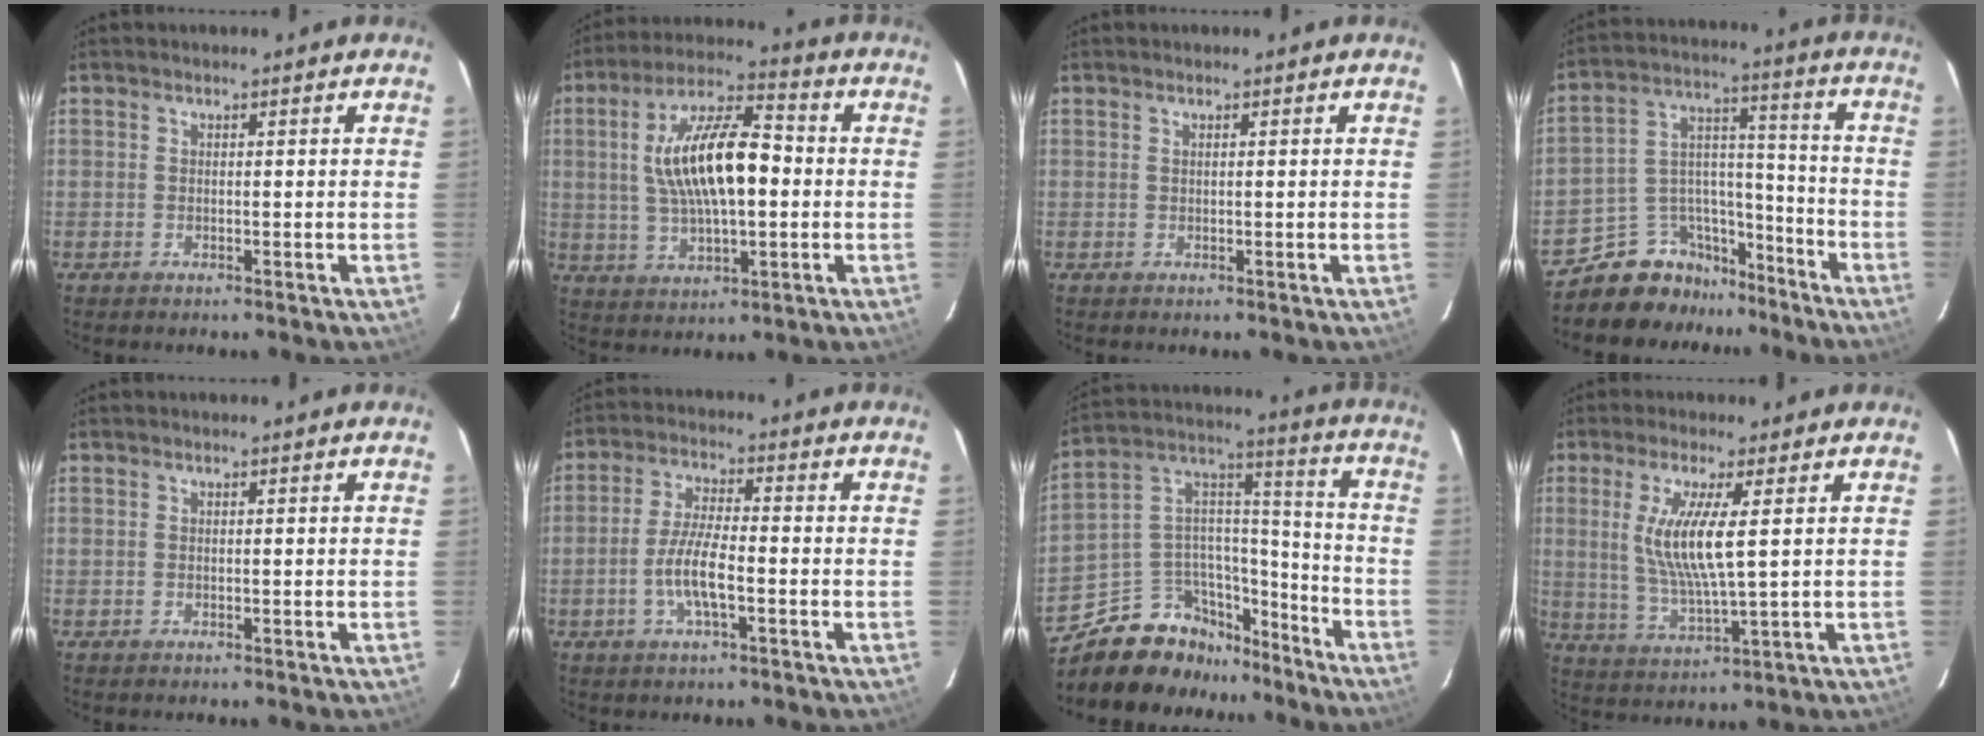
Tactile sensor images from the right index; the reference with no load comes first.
{"total": 15.4, "force": [0.8, 5.7, 14.3], "torque": [-0.269, 0.017, 0.016]}
{"total": 0.0}
{"total": 12.2, "force": [-10.0, 6.8, 1.5], "torque": [-0.033, 0.072, -0.161]}
{"total": 0.0}
{"total": 7.2, "force": [-2.4, 1.5, 6.6], "torque": [-0.134, -0.001, -0.049]}
{"total": 17.4, "force": [-13.5, 9.7, 5.2], "torque": [-0.118, 0.080, -0.212]}
{"total": 9.4, "force": [2.0, 0.8, 9.2], "torque": [-0.185, -0.013, 0.046]}